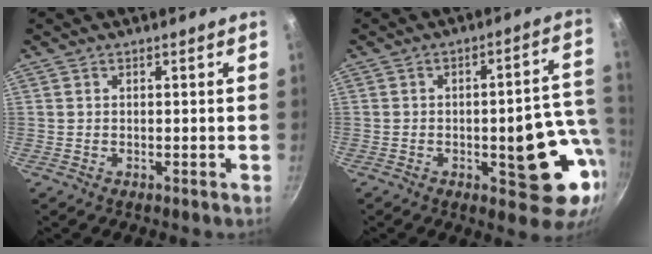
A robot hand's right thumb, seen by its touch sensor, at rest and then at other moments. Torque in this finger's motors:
{"motor_torque": [2.78, 2.23, 1.17, -0.05, 0.25]}